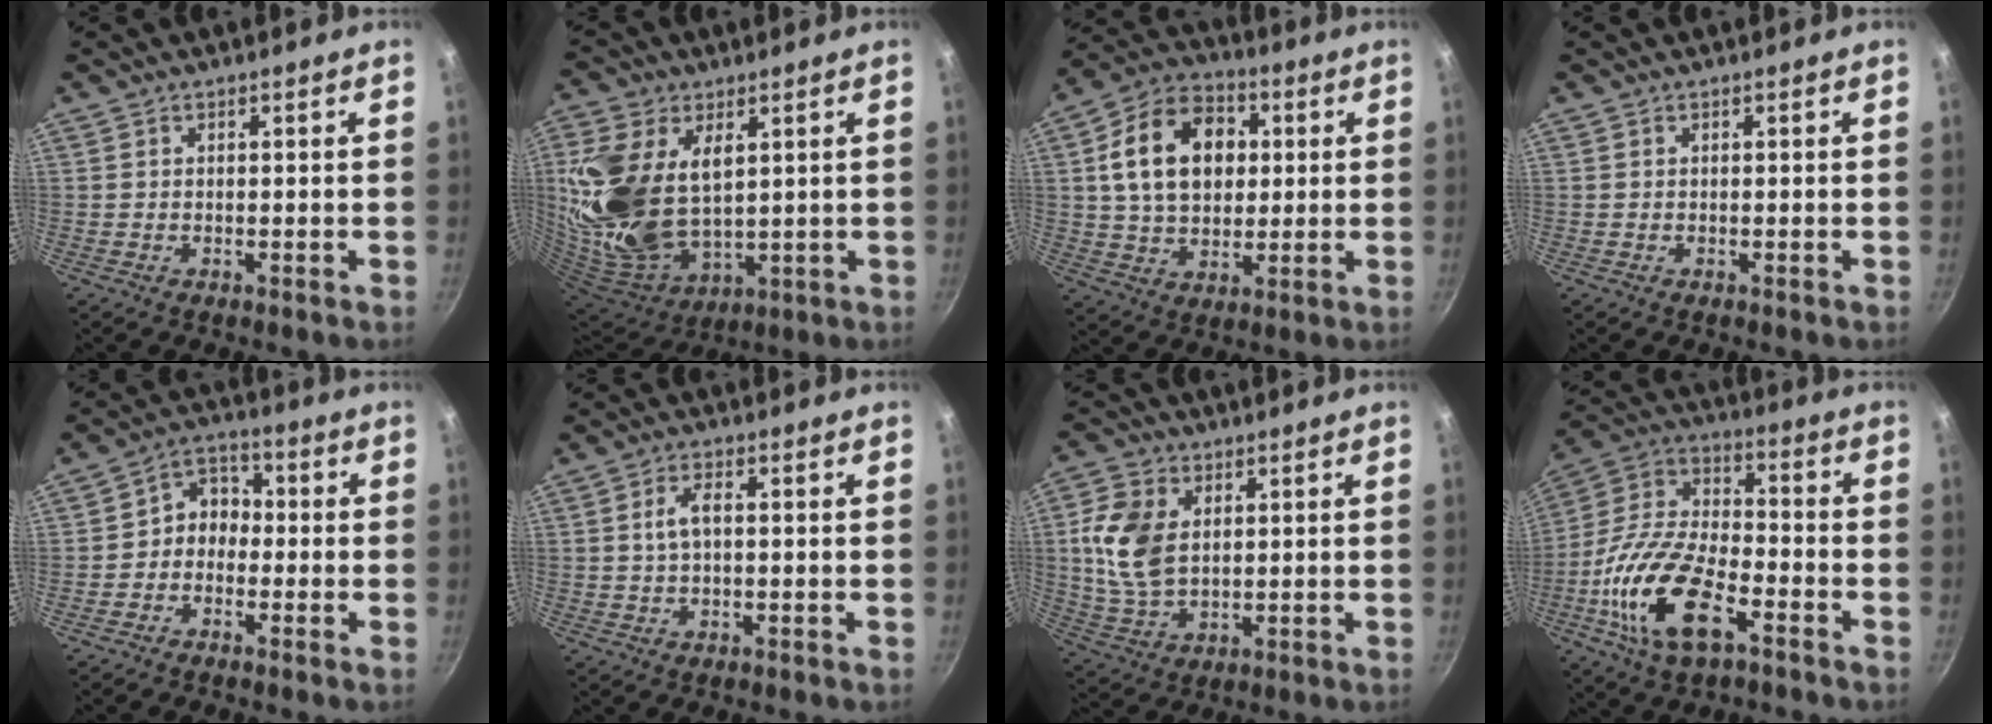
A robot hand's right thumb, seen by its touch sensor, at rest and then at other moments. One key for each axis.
{"total": 20.3, "fx": 4.7, "fy": 12.3, "fz": 15.5, "tx": -0.317, "ty": -0.033, "tz": 0.106}
{"total": 16.9, "fx": 3.2, "fy": 12.1, "fz": 11.4, "tx": -0.165, "ty": 0.015, "tz": 0.046}
{"total": 0.0}
{"total": 5.6, "fx": -1.4, "fy": 4.5, "fz": 2.9, "tx": -0.018, "ty": 0.032, "tz": -0.041}
{"total": 3.9, "fx": 0.3, "fy": 1.9, "fz": 3.4, "tx": -0.068, "ty": 0.012, "tz": 0.006}
{"total": 11.7, "fx": 2.2, "fy": 7.8, "fz": 8.5, "tx": -0.157, "ty": -0.011, "tz": 0.043}
{"total": 20.1, "fx": -8.2, "fy": 9.5, "fz": 15.7, "tx": -0.292, "ty": 0.036, "tz": -0.169}